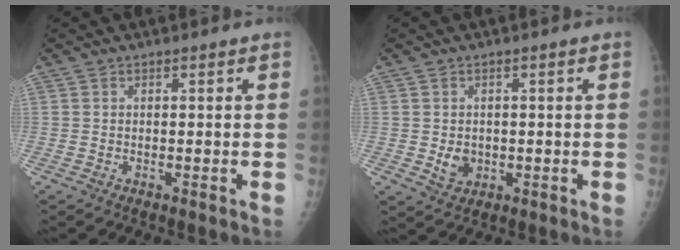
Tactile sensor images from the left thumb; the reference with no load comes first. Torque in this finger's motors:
{"motor_torque": [-0.17, 0.14, 0.08, 0.04, 0.00]}